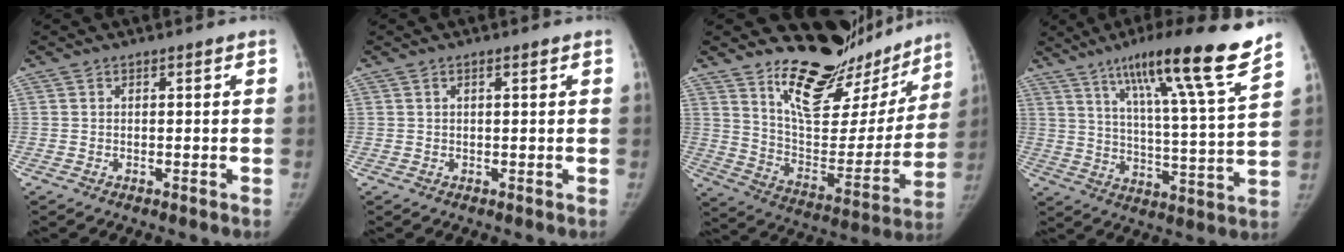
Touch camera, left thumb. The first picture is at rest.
{"total": 1.1, "force": [0.7, 0.2, 0.9], "torque": [-0.016, 0.003, 0.011]}
{"total": 24.7, "force": [20.3, 9.9, 10.0], "torque": [-0.096, -0.135, 0.304]}
{"total": 20.3, "force": [14.1, 0.7, 14.6], "torque": [-0.208, -0.066, 0.216]}